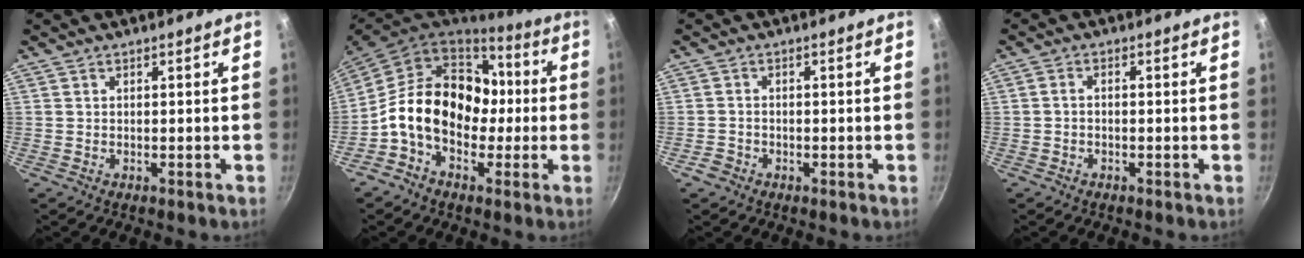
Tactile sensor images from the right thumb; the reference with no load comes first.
{"total": 18.9, "force": [-0.7, 14.2, 12.4], "torque": [-0.177, 0.047, -0.022]}
{"total": 2.0, "force": [-1.2, 1.5, 0.5], "torque": [-0.006, 0.014, -0.020]}
{"total": 1.4, "force": [-0.6, 0.8, 1.0], "torque": [-0.021, 0.014, -0.014]}